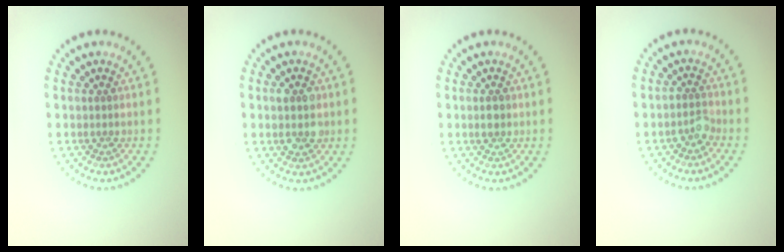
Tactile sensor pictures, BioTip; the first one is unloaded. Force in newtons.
{"total": 2.5, "press": 2.5, "slide": 0.3}
{"total": 1.0, "press": 1.0, "slide": 0.1}
{"total": 1.7, "press": 1.4, "slide": 1.0}